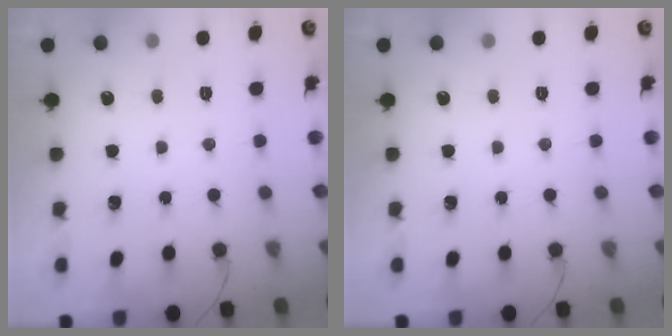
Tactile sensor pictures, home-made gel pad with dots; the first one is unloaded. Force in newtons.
{"total": 0.0}